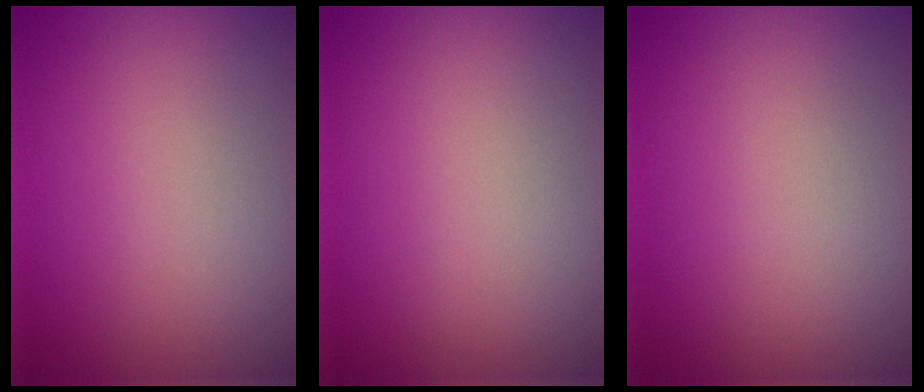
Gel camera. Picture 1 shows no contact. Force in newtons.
{"total": 0.0}
{"total": 0.0}